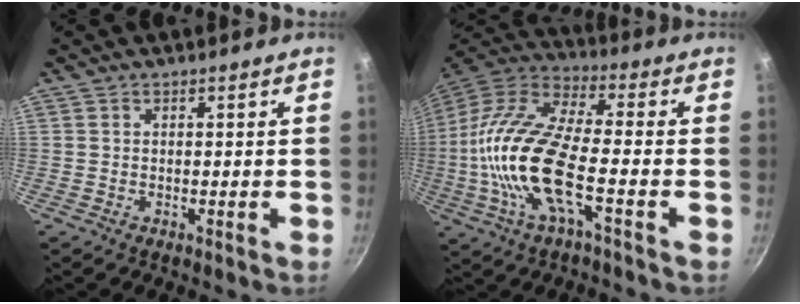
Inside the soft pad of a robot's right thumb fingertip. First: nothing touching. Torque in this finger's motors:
{"motor_torque": [-0.05, 1.21, 1.91, -0.86, 0.30]}